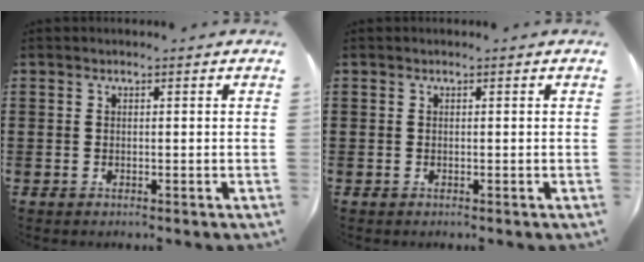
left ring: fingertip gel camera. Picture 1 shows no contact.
{"total": 0.0}